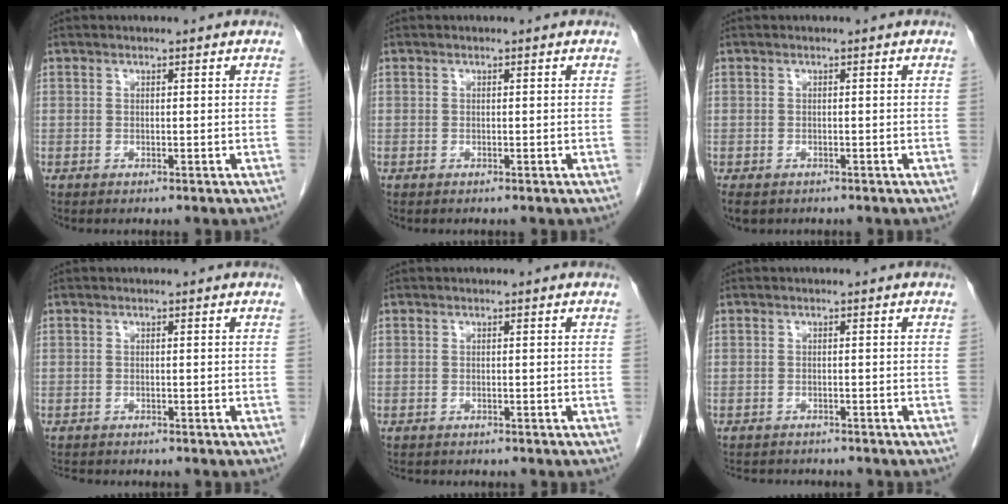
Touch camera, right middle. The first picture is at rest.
{"total": 0.0}
{"total": 4.4, "force": [-3.0, 2.7, 1.8], "torque": [-0.035, -0.006, -0.042]}
{"total": 2.7, "force": [-2.5, 0.8, 0.8], "torque": [-0.013, -0.007, -0.036]}
{"total": 2.0, "force": [-1.8, 0.7, 0.6], "torque": [-0.014, -0.004, -0.022]}
{"total": 5.8, "force": [-5.4, 1.5, 1.4], "torque": [-0.016, -0.003, -0.076]}